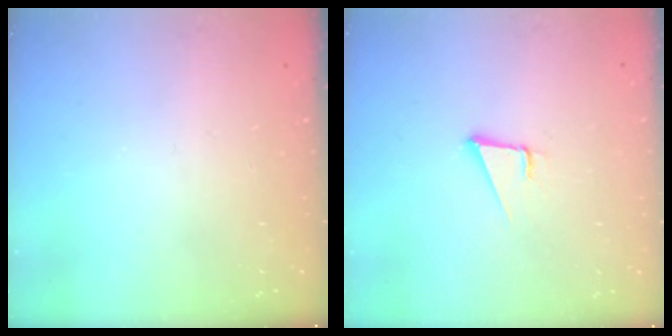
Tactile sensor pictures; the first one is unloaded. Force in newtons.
{"total": 3.7, "press": 2.9, "slide": 2.3}